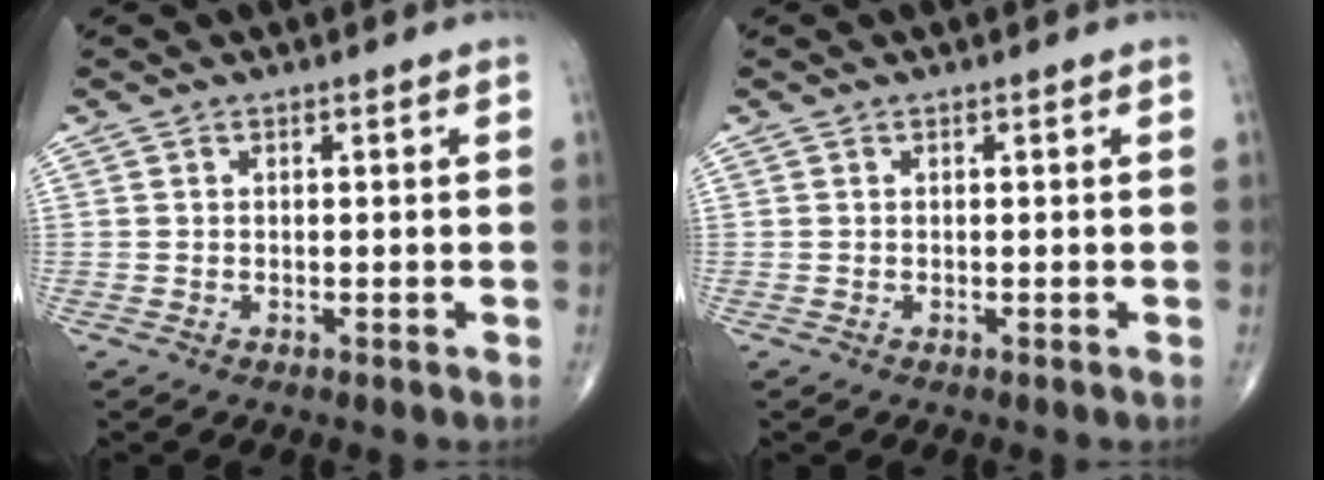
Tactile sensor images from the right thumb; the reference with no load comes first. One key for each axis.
{"total": 0.0}